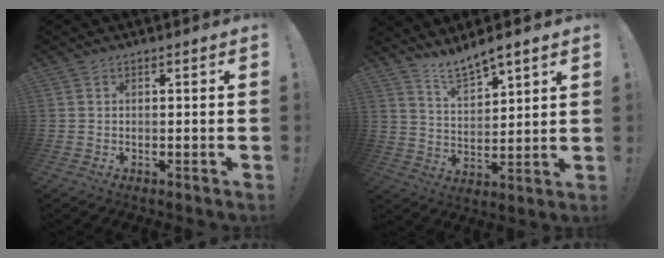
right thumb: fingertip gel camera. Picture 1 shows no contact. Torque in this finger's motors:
{"motor_torque": [-0.63, 0.79, 0.28, 0.77, 0.18]}